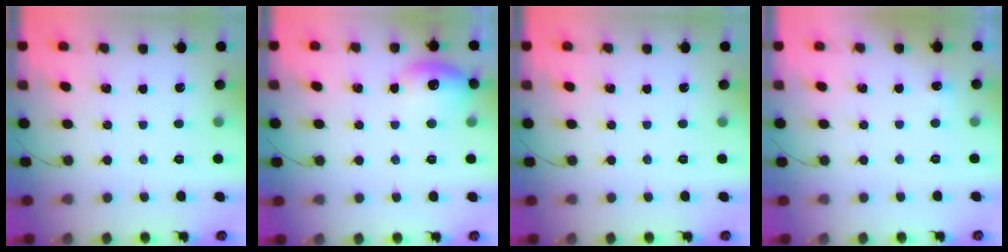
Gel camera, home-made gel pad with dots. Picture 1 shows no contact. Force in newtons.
{"total": 10.0, "press": 9.9, "slide": 1.3}
{"total": 0.0}
{"total": 2.8, "press": 2.6, "slide": 1.1}